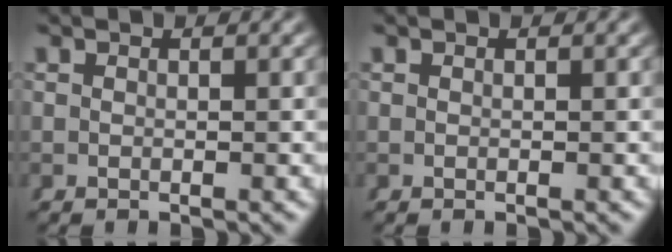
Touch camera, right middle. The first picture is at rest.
{"total": 0.0}